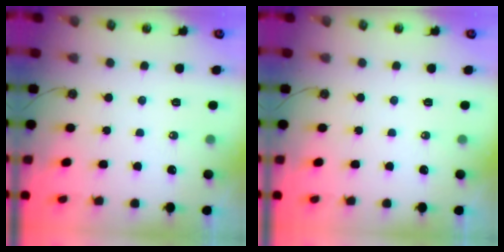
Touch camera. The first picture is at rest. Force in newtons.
{"total": 0.0}